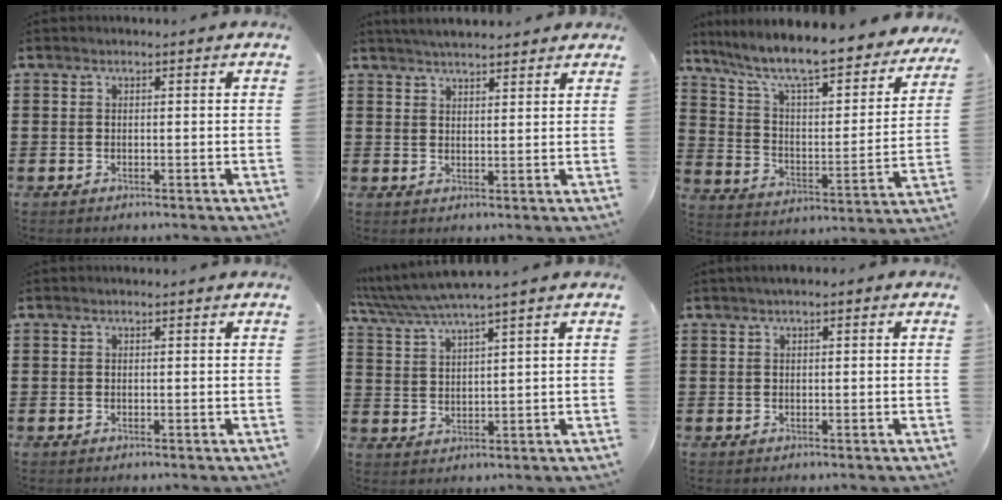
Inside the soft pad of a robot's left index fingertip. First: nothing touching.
{"total": 3.4, "force": [3.3, 0.3, 0.8], "torque": [-0.023, -0.002, 0.062]}
{"total": 9.1, "force": [7.7, 1.1, 4.8], "torque": [-0.126, -0.059, 0.127]}
{"total": 0.0}
{"total": 4.3, "force": [3.8, -0.4, 2.0], "torque": [-0.052, -0.018, 0.065]}
{"total": 0.9, "force": [0.2, 0.3, 0.8], "torque": [-0.014, 0.004, 0.003]}